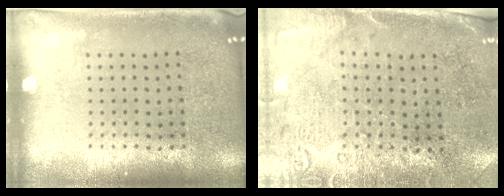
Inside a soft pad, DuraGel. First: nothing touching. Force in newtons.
{"total": 2.7, "press": 2.4, "slide": 1.2}